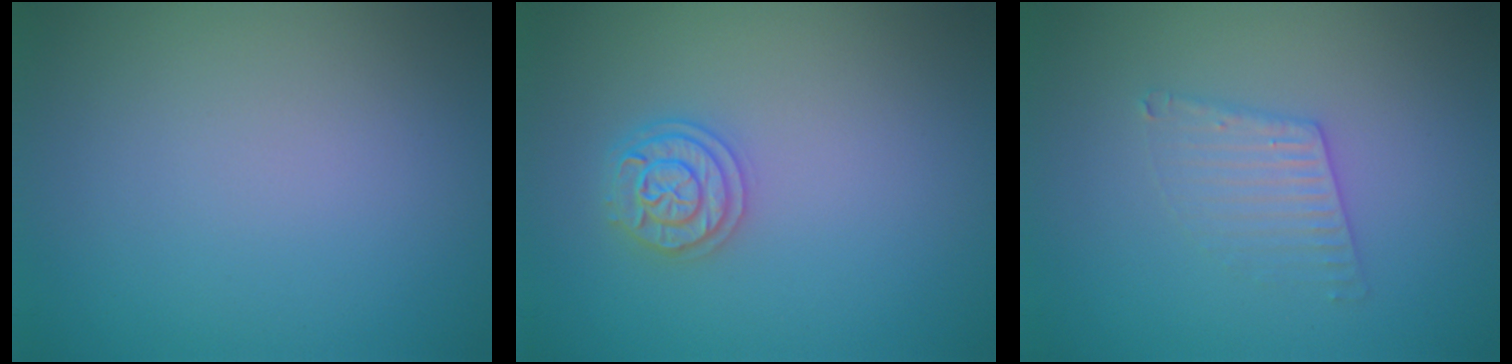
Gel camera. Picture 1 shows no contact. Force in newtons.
{"total": 2.4, "press": 2.4, "slide": 0.4}
{"total": 2.1, "press": 2.1, "slide": 0.3}